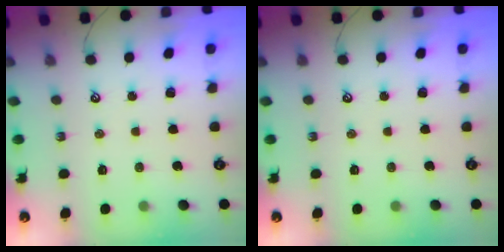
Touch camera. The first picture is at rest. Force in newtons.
{"total": 0.0}